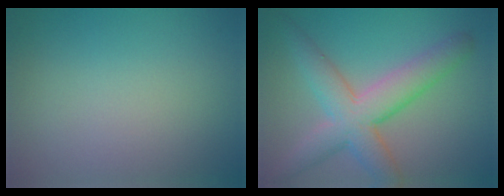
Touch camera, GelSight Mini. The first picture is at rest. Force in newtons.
{"total": 6.6, "press": 6.6, "slide": 0.4}